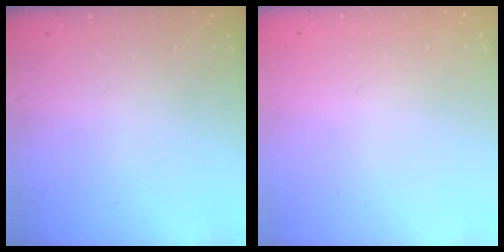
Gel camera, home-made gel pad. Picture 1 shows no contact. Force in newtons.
{"total": 0.0}